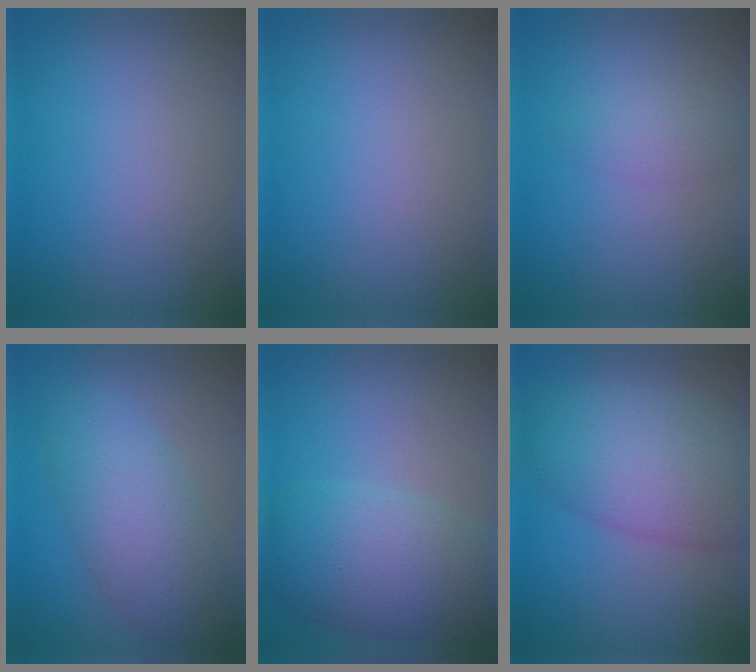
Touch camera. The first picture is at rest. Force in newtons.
{"total": 0.0}
{"total": 1.7, "press": 1.7, "slide": 0.1}
{"total": 6.0, "press": 6.0, "slide": 0.3}
{"total": 7.2, "press": 7.2, "slide": 0.4}
{"total": 7.8, "press": 7.8, "slide": 0.2}